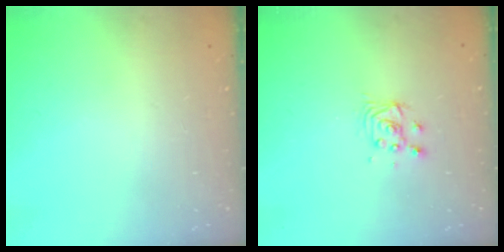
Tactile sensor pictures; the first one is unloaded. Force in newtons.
{"total": 3.8, "press": 3.7, "slide": 0.5}